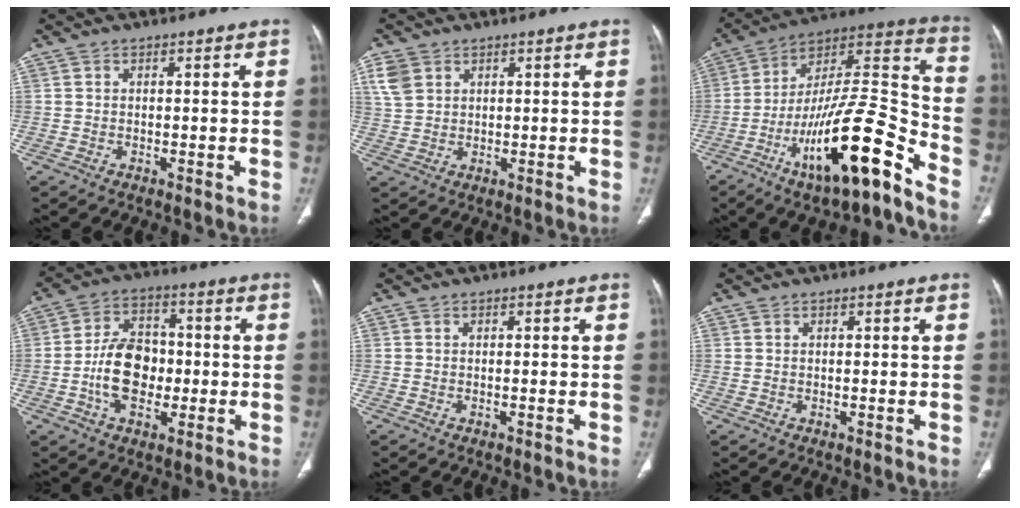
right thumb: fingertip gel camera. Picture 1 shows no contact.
{"total": 4.4, "force": [2.2, 3.3, 2.0], "torque": [-0.037, 0.001, 0.053]}
{"total": 24.1, "force": [-13.3, 6.0, 19.2], "torque": [-0.314, 0.083, -0.225]}
{"total": 11.3, "force": [-2.1, 7.5, 8.2], "torque": [-0.122, 0.022, -0.042]}
{"total": 0.5, "force": [-0.4, -0.1, 0.3], "torque": [-0.012, 0.005, -0.003]}
{"total": 0.0}